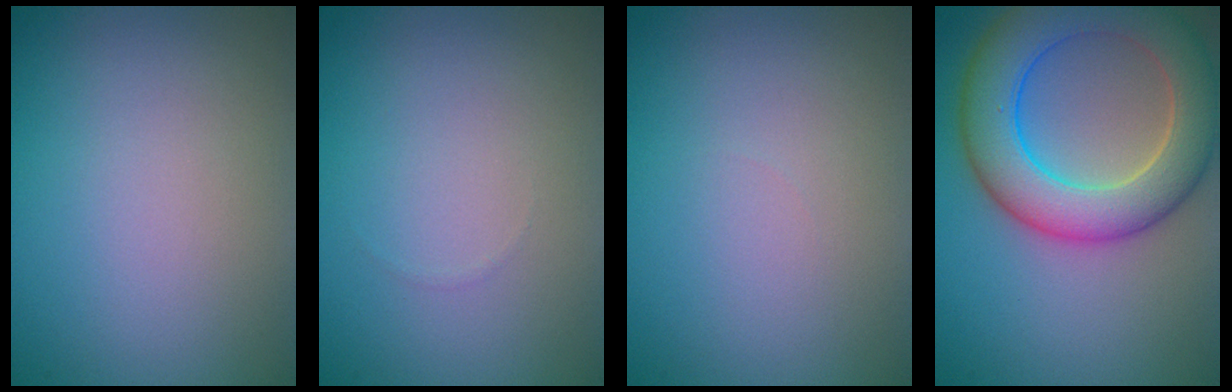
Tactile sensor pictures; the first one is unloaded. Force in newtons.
{"total": 0.0}
{"total": 0.0}
{"total": 8.6, "press": 8.6, "slide": 0.5}